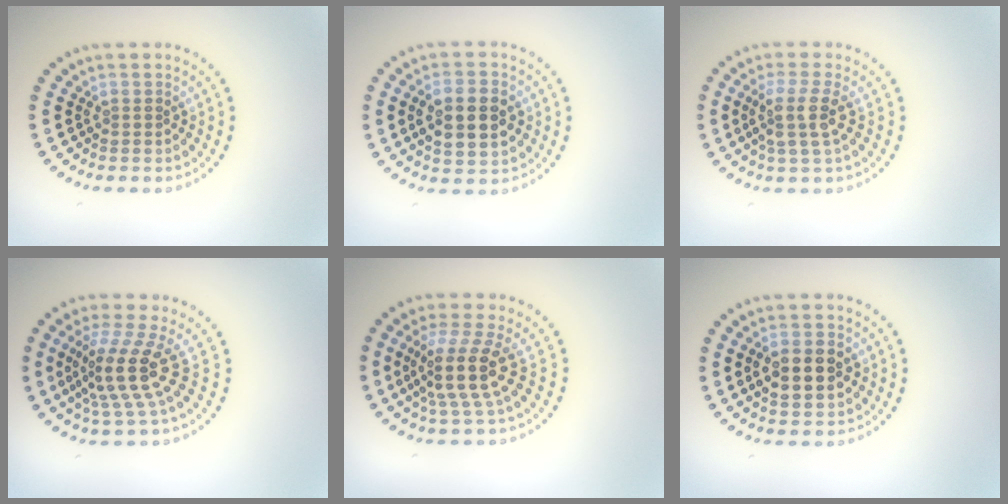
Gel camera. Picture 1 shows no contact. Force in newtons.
{"total": 4.9, "press": 4.9, "slide": 0.4}
{"total": 3.1, "press": 2.4, "slide": 1.9}
{"total": 4.6, "press": 3.4, "slide": 3.1}
{"total": 4.3, "press": 3.3, "slide": 2.8}
{"total": 4.7, "press": 4.7, "slide": 0.4}